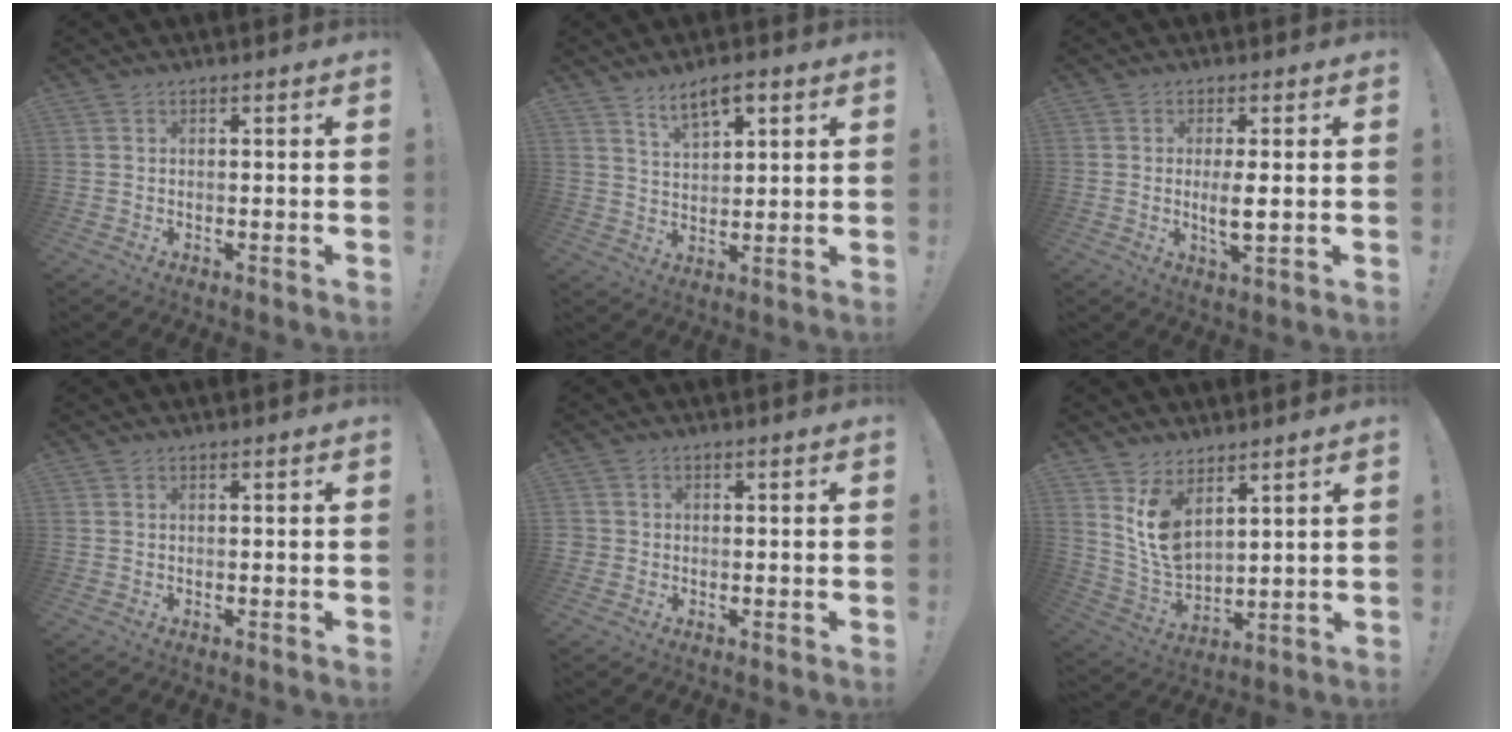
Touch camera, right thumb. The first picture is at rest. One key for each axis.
{"total": 7.5, "fx": 5.0, "fy": 3.2, "fz": 4.7, "tx": -0.070, "ty": -0.021, "tz": 0.086}
{"total": 4.9, "fx": 0.0, "fy": 0.9, "fz": 4.8, "tx": -0.088, "ty": -0.016, "tz": -0.005}
{"total": 0.0}
{"total": 1.7, "fx": -0.4, "fy": 1.6, "fz": 0.5, "tx": -0.003, "ty": 0.004, "tz": -0.007}
{"total": 10.4, "fx": 6.6, "fy": 5.8, "fz": 5.6, "tx": -0.115, "ty": -0.046, "tz": 0.127}